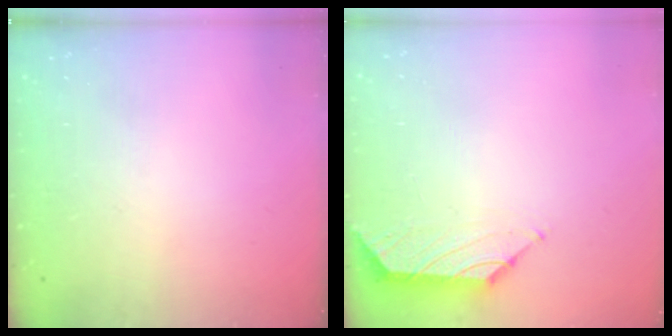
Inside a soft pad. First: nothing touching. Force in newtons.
{"total": 0.6, "press": 0.4, "slide": 0.4}